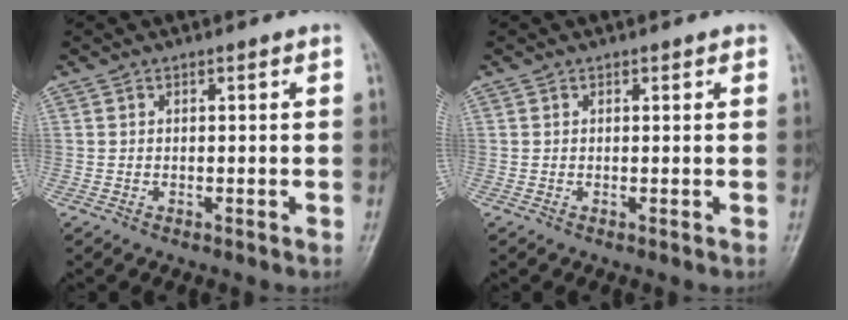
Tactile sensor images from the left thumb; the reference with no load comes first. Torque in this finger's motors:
{"motor_torque": [-0.12, 0.02, -0.30, 0.12, -0.02]}